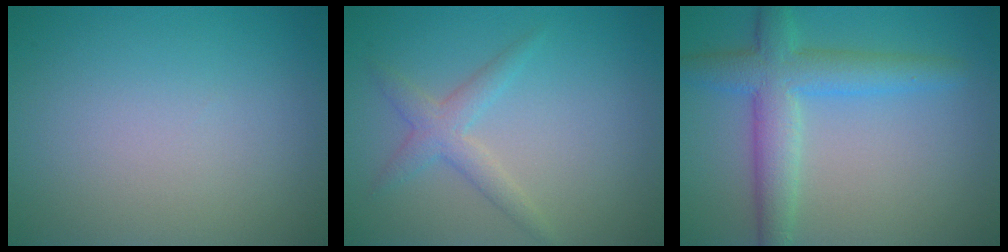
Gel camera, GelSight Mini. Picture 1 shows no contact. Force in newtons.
{"total": 2.4, "press": 2.4, "slide": 0.0}
{"total": 5.3, "press": 5.3, "slide": 0.1}